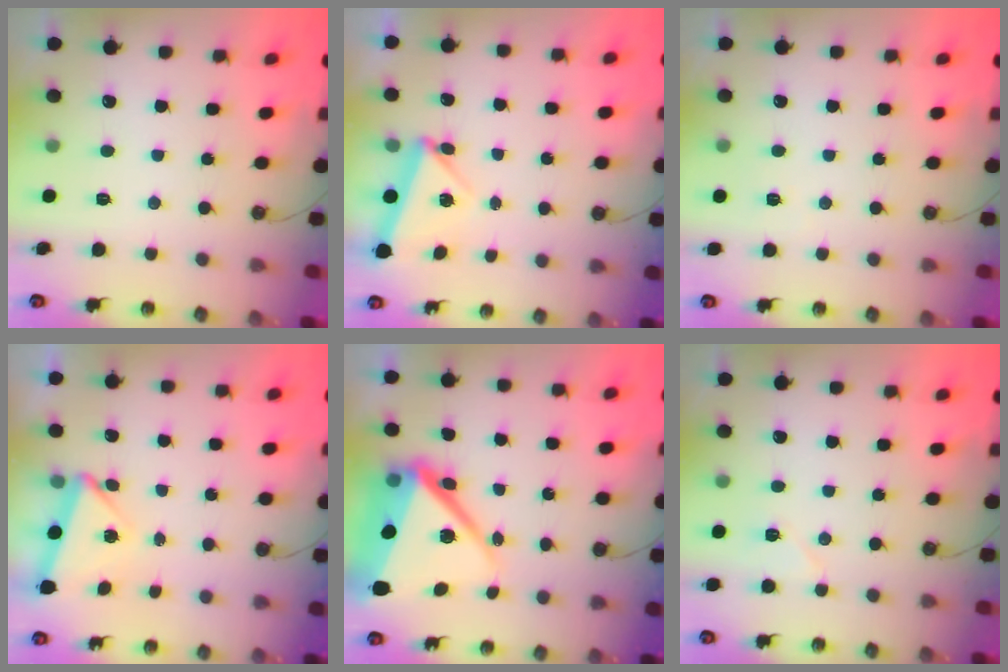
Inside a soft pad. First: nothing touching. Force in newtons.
{"total": 5.6, "press": 5.3, "slide": 1.6}
{"total": 2.2, "press": 2.1, "slide": 0.7}
{"total": 4.3, "press": 4.1, "slide": 1.0}
{"total": 19.4, "press": 19.2, "slide": 2.3}
{"total": 5.4, "press": 5.4, "slide": 0.4}